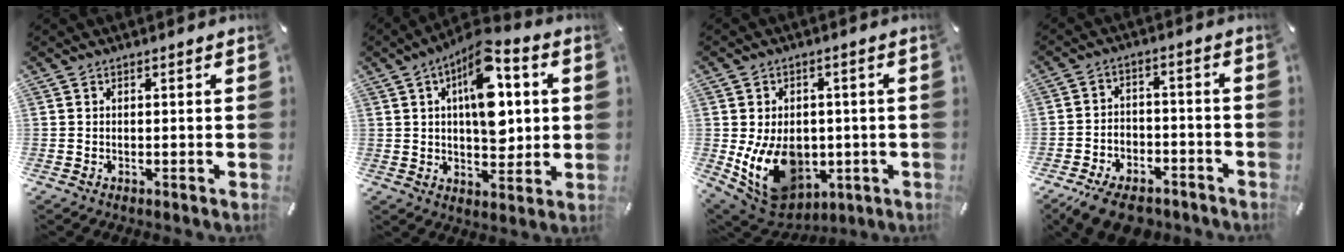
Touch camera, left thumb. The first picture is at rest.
{"total": 14.6, "force": [4.3, 8.0, 11.4], "torque": [-0.166, -0.013, 0.072]}
{"total": 15.0, "force": [-2.7, 11.4, 9.4], "torque": [-0.167, 0.002, -0.034]}
{"total": 8.3, "force": [-6.6, 4.0, 3.0], "torque": [-0.041, 0.042, -0.119]}